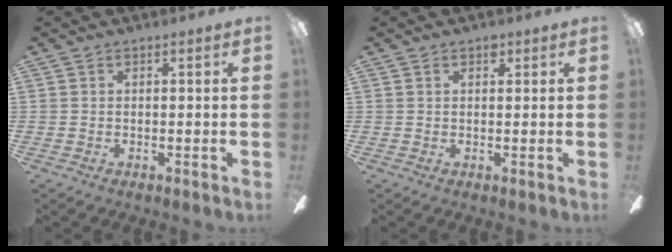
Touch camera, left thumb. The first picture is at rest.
{"total": 1.8, "force": [0.9, 1.0, 1.1], "torque": [-0.009, -0.003, 0.012]}